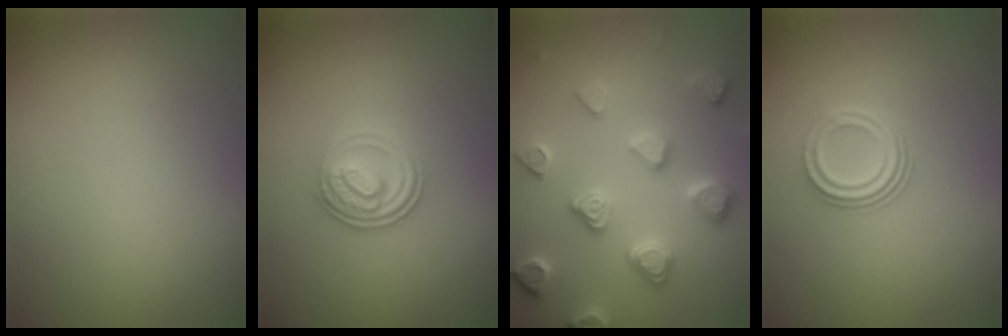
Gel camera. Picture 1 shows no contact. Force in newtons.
{"total": 3.6, "press": 2.7, "slide": 2.3}
{"total": 4.6, "press": 4.5, "slide": 0.9}
{"total": 2.9, "press": 2.2, "slide": 1.9}